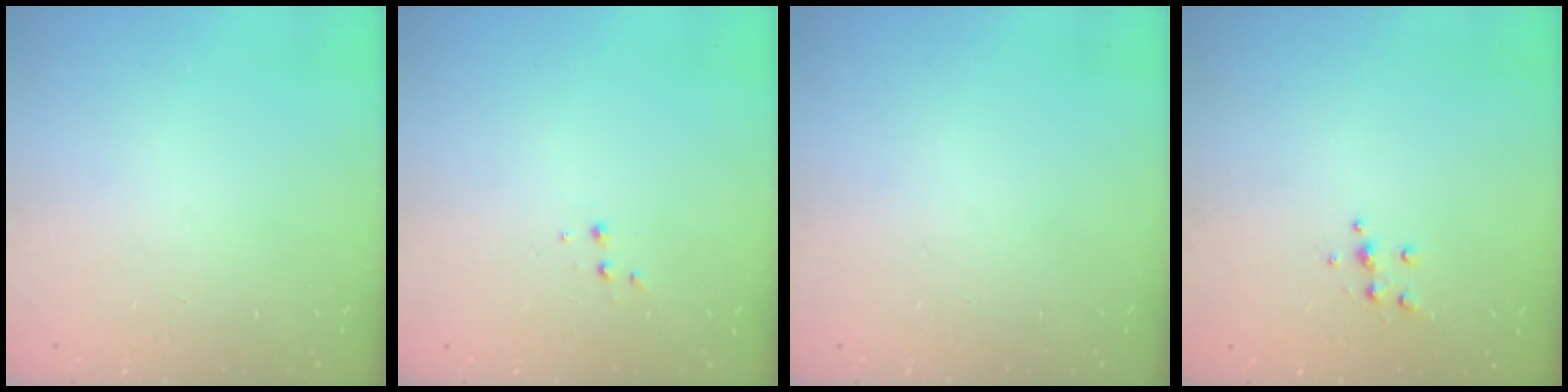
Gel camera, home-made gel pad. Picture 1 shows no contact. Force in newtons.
{"total": 1.9, "press": 1.9, "slide": 0.2}
{"total": 0.0}
{"total": 4.7, "press": 4.6, "slide": 0.5}